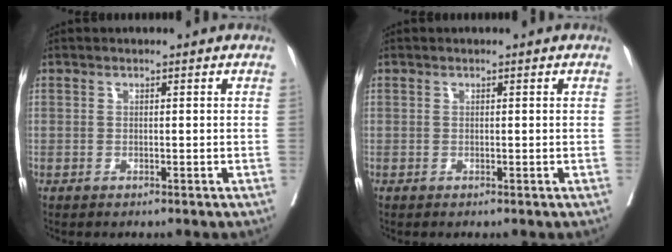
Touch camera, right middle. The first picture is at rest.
{"total": 0.0}